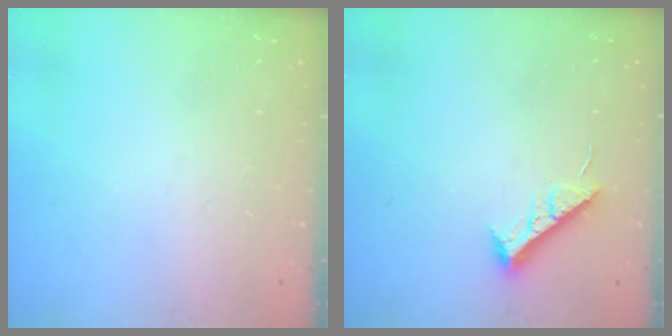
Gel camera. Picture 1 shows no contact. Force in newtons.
{"total": 7.3, "press": 7.3, "slide": 0.6}